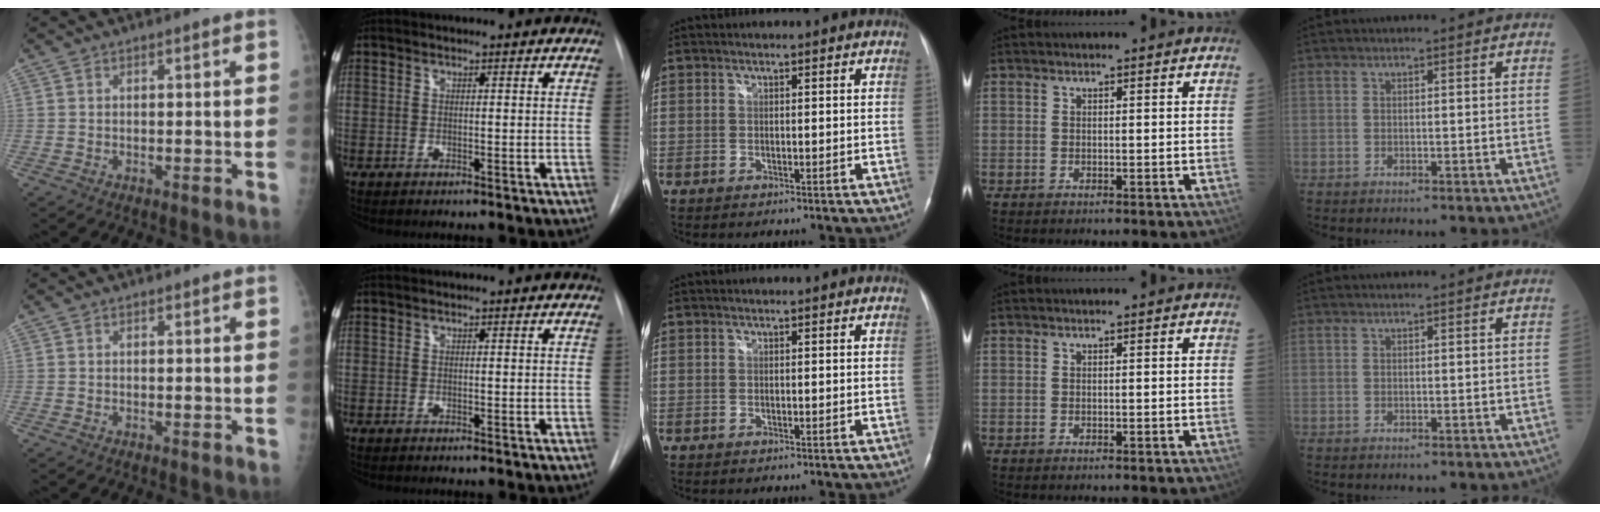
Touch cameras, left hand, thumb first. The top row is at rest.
{}